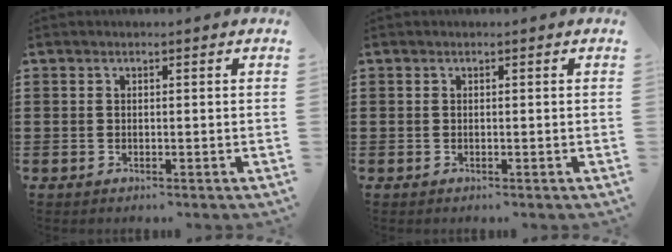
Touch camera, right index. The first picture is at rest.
{"total": 0.0}